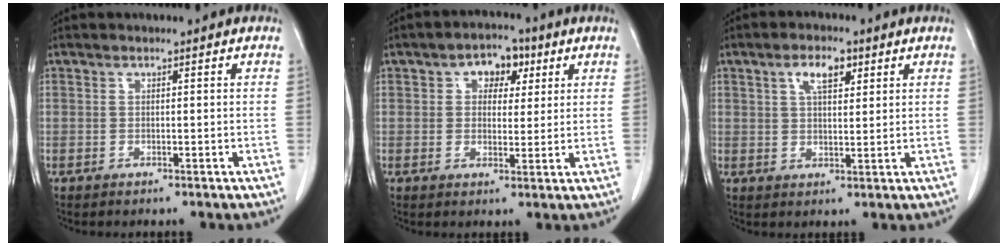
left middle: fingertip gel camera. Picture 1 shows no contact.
{"total": 5.6, "force": [2.4, 3.6, 3.6], "torque": [-0.048, 0.019, 0.034]}
{"total": 4.9, "force": [2.4, 1.9, 3.7], "torque": [-0.070, 0.007, 0.043]}